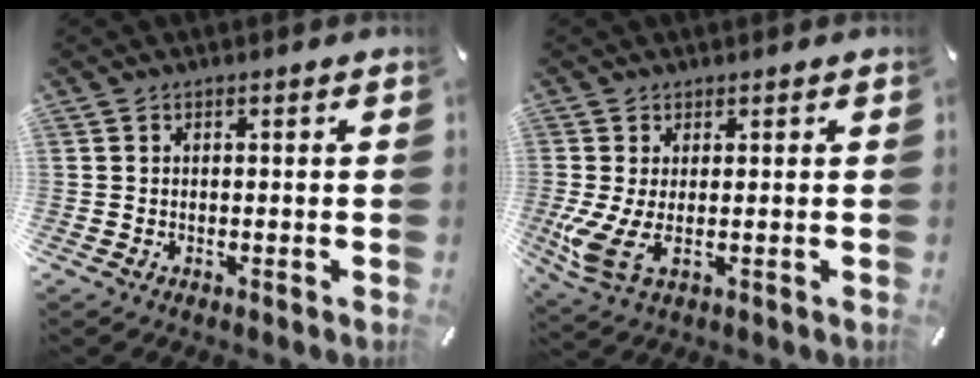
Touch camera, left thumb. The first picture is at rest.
{"total": 6.2, "force": [0.0, 2.6, 5.7], "torque": [-0.138, -0.020, 0.001]}